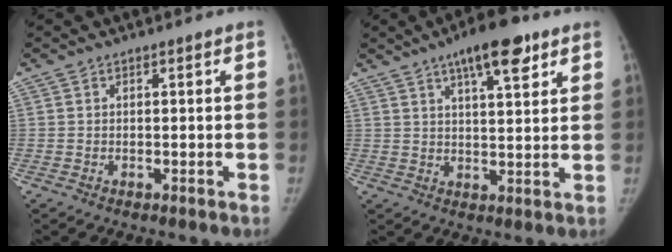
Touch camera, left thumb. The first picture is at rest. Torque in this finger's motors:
{"motor_torque": [1.18, 0.08, 1.52, -1.04, 0.26]}